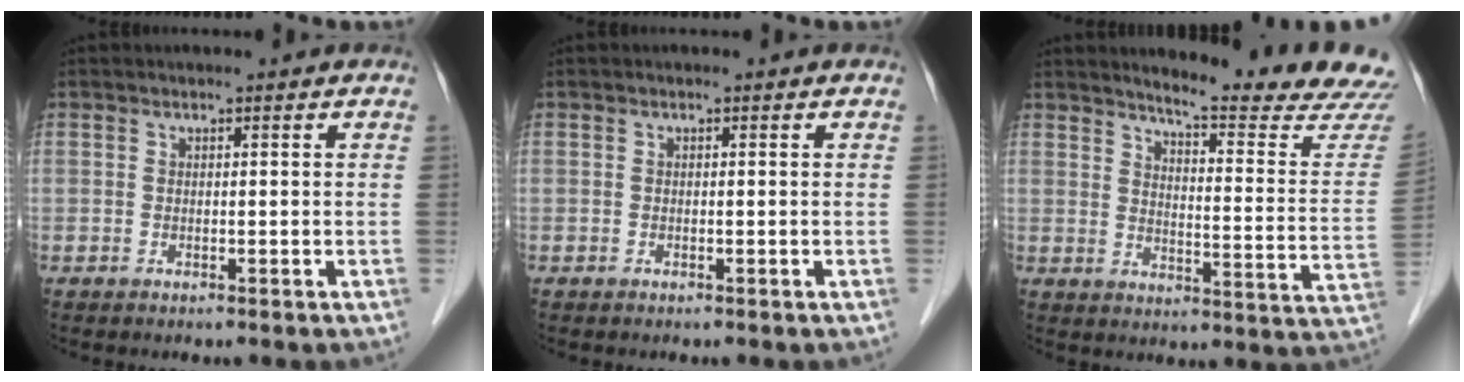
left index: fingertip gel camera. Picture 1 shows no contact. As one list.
[{"total": 0.0}, {"total": 17.2, "force": [16.4, -0.8, 5.1], "torque": [-0.076, -0.116, 0.191]}]